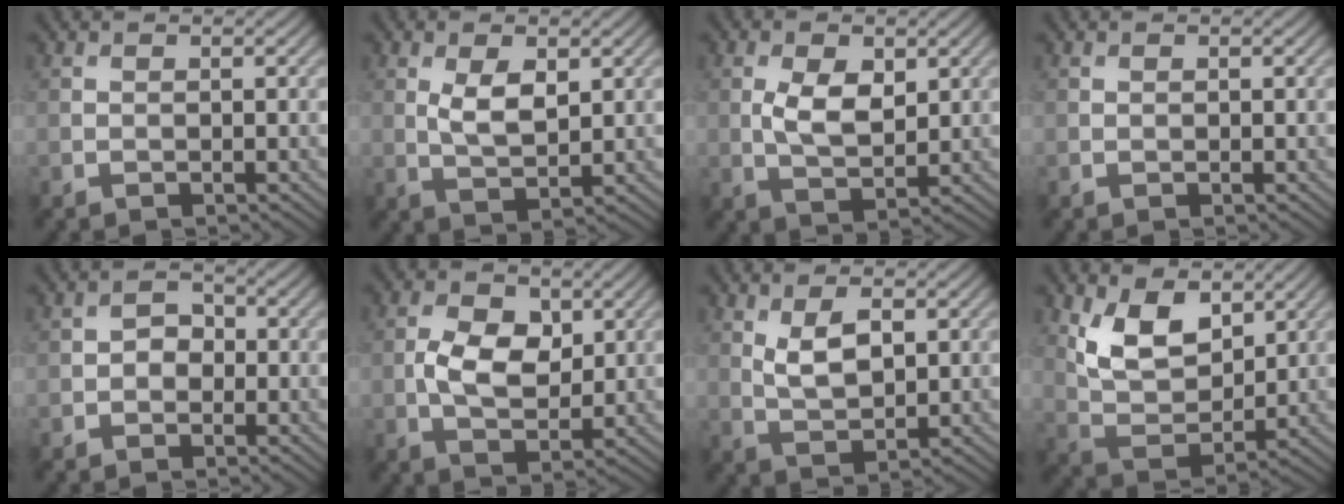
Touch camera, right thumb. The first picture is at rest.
{"total": 4.6, "force": [1.2, 2.2, 3.8], "torque": [-0.083, -0.005, 0.027]}
{"total": 5.4, "force": [1.0, 2.9, 4.5], "torque": [-0.092, -0.005, 0.023]}
{"total": 0.0}
{"total": 2.4, "force": [-0.5, 1.9, 1.3], "torque": [-0.020, 0.001, -0.015]}
{"total": 6.6, "force": [0.7, 4.1, 5.1], "torque": [-0.099, -0.001, 0.010]}
{"total": 5.2, "force": [1.6, 2.6, 4.3], "torque": [-0.088, -0.004, 0.034]}
{"total": 9.0, "force": [4.3, 5.1, 6.1], "torque": [-0.128, -0.014, 0.078]}